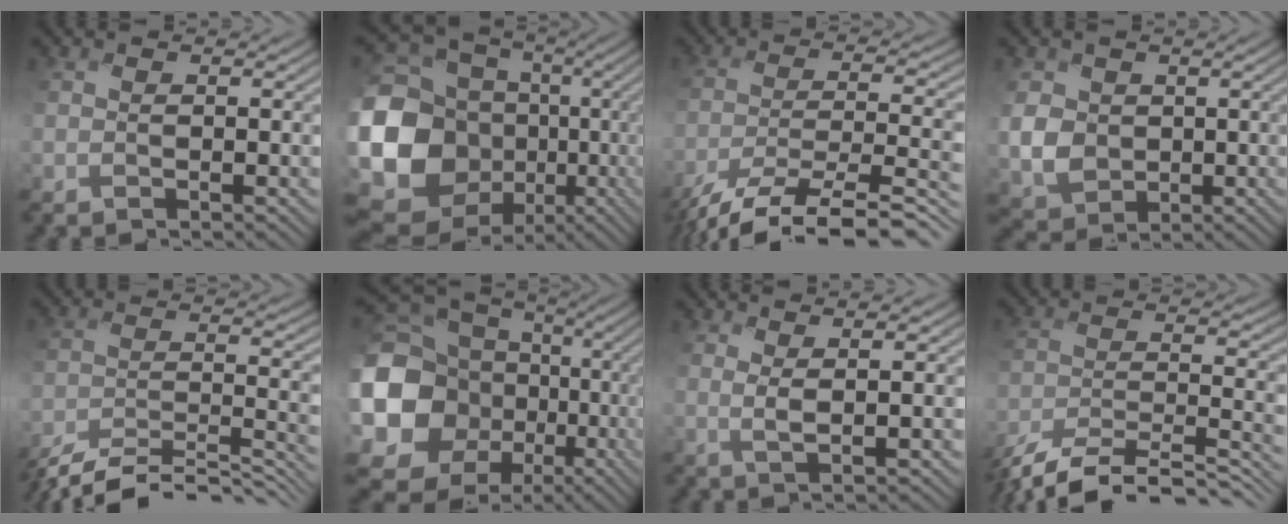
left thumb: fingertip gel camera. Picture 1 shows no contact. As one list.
[{"total": 20.0, "force": [-2.6, 17.1, 10.2], "torque": [-0.275, -0.042, -0.058]}, {"total": 15.5, "force": [-12.8, 3.0, 8.1], "torque": [-0.144, -0.022, -0.204]}, {"total": 5.4, "force": [0.4, 5.1, 1.9], "torque": [-0.084, -0.018, -0.002]}, {"total": 11.5, "force": [-10.7, 1.6, 4.0], "torque": [-0.076, 0.003, -0.174]}, {"total": 21.2, "force": [-1.4, 18.2, 10.7], "torque": [-0.271, -0.021, -0.041]}, {"total": 1.7, "force": [0.9, -0.2, 1.5], "torque": [-0.028, 0.003, 0.013]}, {"total": 13.0, "force": [-11.7, 2.4, 5.2], "torque": [-0.100, -0.008, -0.186]}]